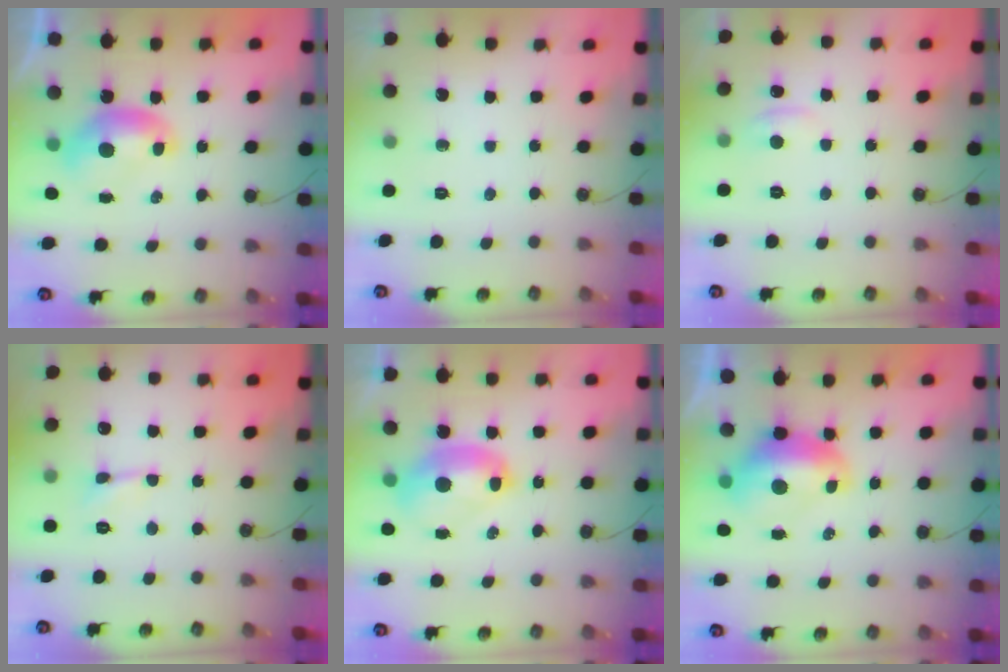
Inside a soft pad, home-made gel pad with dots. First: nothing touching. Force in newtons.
{"total": 0.0}
{"total": 1.9, "press": 1.8, "slide": 0.6}
{"total": 0.8, "press": 0.8, "slide": 0.2}
{"total": 3.5, "press": 3.5, "slide": 0.0}
{"total": 2.2, "press": 2.1, "slide": 0.8}